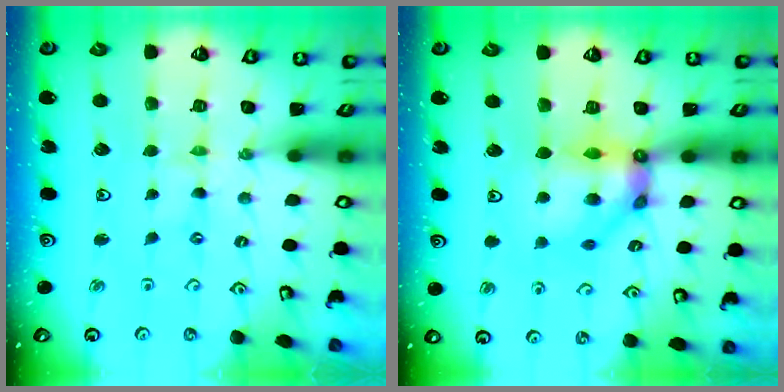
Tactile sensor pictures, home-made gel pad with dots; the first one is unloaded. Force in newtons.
{"total": 12.0, "press": 12.0, "slide": 1.3}